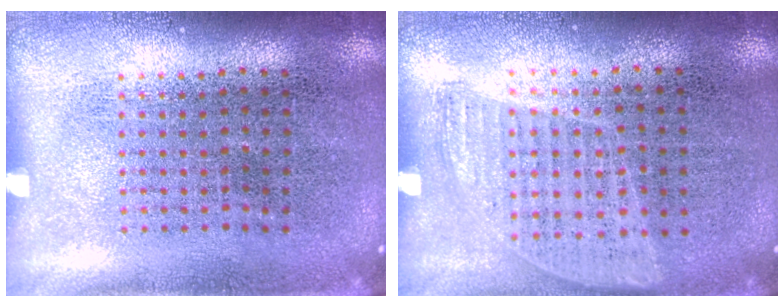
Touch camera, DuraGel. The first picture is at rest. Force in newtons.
{"total": 0.9, "press": 0.8, "slide": 0.4}